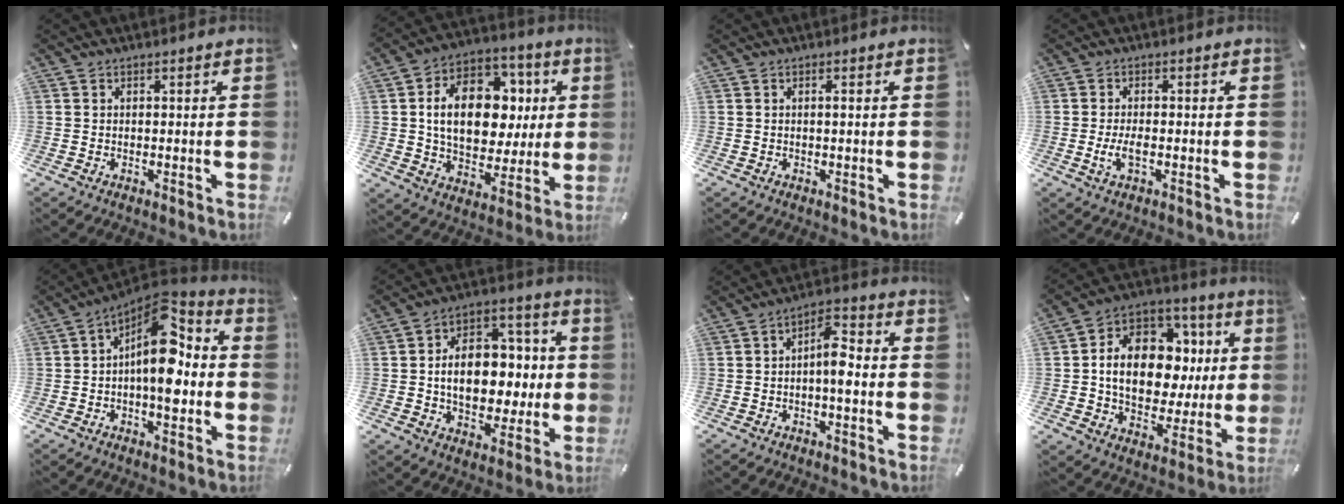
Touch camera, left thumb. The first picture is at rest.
{"total": 18.1, "force": [2.3, 13.1, 12.3], "torque": [-0.214, 0.004, 0.047]}
{"total": 0.7, "force": [0.0, 0.0, 0.7], "torque": [-0.014, -0.001, 0.000]}
{"total": 3.9, "force": [-0.9, 1.5, 3.5], "torque": [-0.079, -0.004, -0.019]}
{"total": 13.2, "force": [0.6, 6.7, 11.3], "torque": [-0.193, -0.030, 0.006]}
{"total": 14.8, "force": [-1.1, 11.0, 9.9], "torque": [-0.168, 0.005, -0.015]}
{"total": 7.3, "force": [-1.3, 3.2, 6.4], "torque": [-0.102, 0.016, -0.022]}
{"total": 17.3, "force": [0.8, 13.2, 11.2], "torque": [-0.189, -0.005, 0.020]}